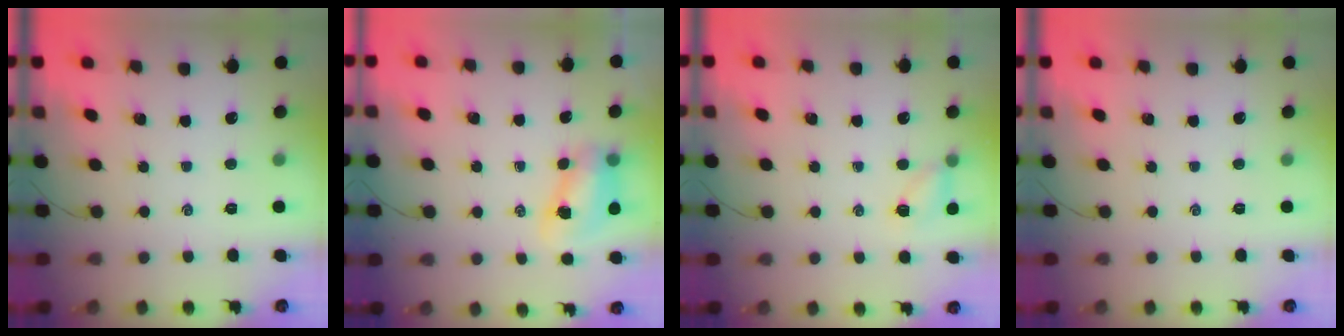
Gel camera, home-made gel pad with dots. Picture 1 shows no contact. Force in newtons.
{"total": 7.6, "press": 7.5, "slide": 1.1}
{"total": 5.9, "press": 5.7, "slide": 1.6}
{"total": 0.0}